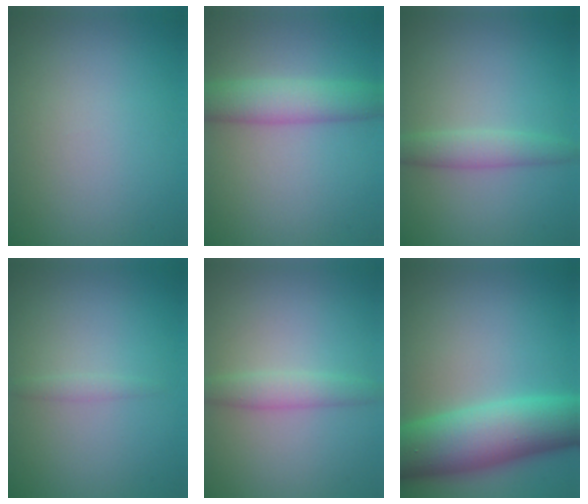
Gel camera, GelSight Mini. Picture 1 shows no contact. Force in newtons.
{"total": 4.4, "press": 4.4, "slide": 0.1}
{"total": 2.4, "press": 2.4, "slide": 0.1}
{"total": 0.8, "press": 0.8, "slide": 0.0}
{"total": 2.2, "press": 2.2, "slide": 0.1}
{"total": 10.1, "press": 10.1, "slide": 0.2}